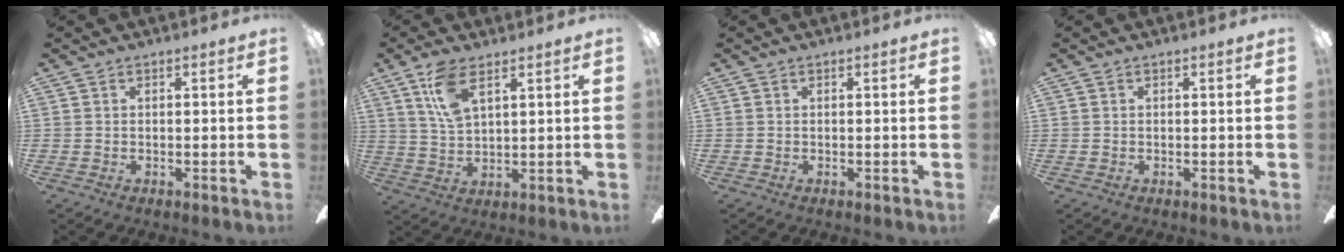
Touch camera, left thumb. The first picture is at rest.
{"total": 9.3, "force": [5.2, 4.0, 6.6], "torque": [-0.138, 0.000, 0.098]}
{"total": 0.0}
{"total": 0.0}